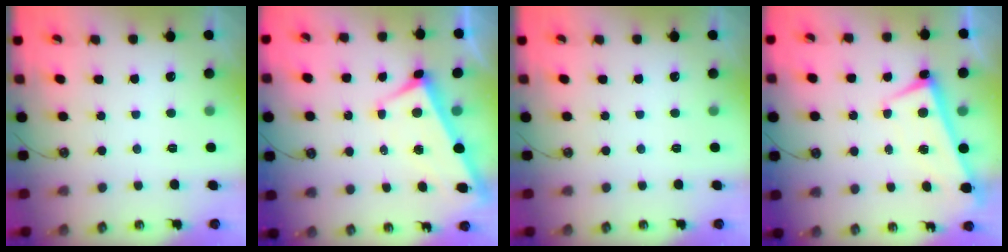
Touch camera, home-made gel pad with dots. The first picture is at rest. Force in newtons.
{"total": 2.9, "press": 2.8, "slide": 0.9}
{"total": 0.0}
{"total": 1.3, "press": 1.0, "slide": 0.8}